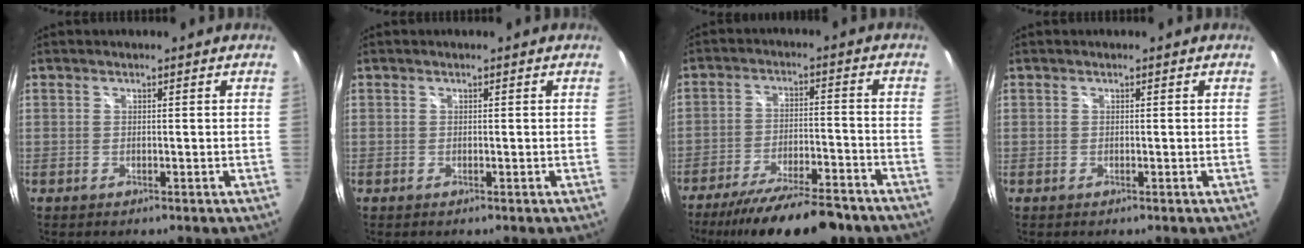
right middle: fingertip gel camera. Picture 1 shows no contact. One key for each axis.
{"total": 0.0}
{"total": 17.5, "fx": -14.5, "fy": 3.7, "fz": 9.0, "tx": -0.170, "ty": -0.028, "tz": -0.217}
{"total": 0.0}